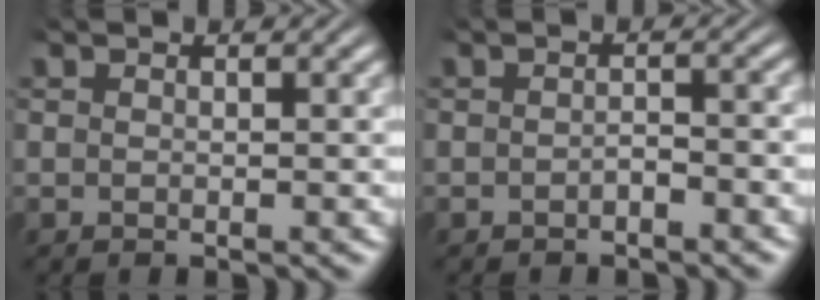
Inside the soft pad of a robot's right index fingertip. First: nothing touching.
{"total": 1.2, "force": [-1.1, 0.1, 0.5], "torque": [-0.006, -0.003, -0.018]}